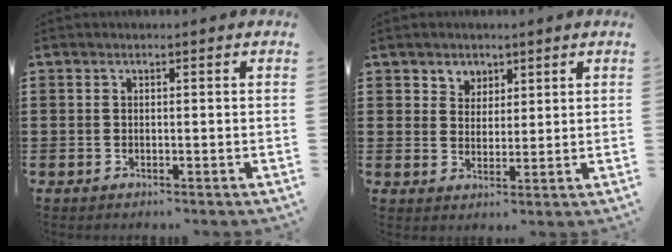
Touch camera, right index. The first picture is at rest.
{"total": 3.3, "force": [2.2, 2.5, -0.1], "torque": [-0.014, 0.008, 0.040]}